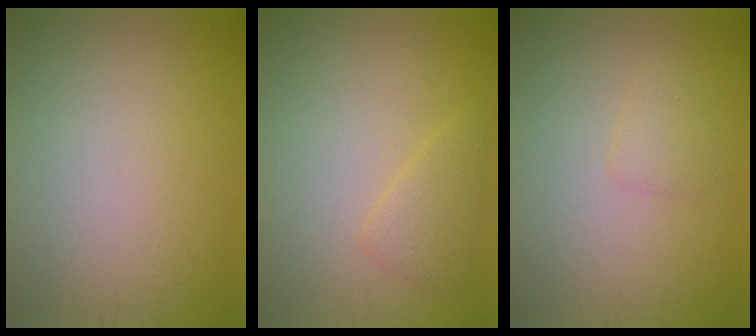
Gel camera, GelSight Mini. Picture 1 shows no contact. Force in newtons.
{"total": 2.0, "press": 2.0, "slide": 0.2}
{"total": 1.1, "press": 1.1, "slide": 0.1}